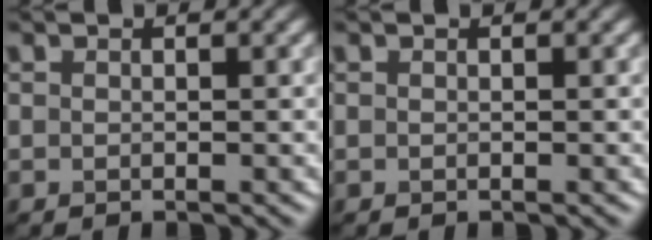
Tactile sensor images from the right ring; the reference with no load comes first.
{"total": 0.0}